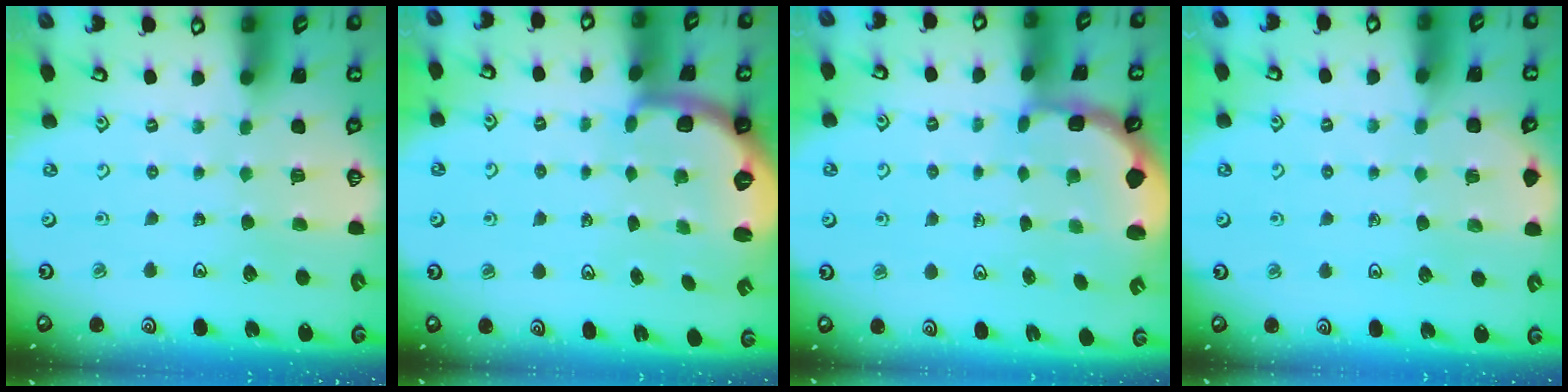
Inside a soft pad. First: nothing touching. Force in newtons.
{"total": 1.9, "press": 1.8, "slide": 0.4}
{"total": 2.2, "press": 1.9, "slide": 1.1}
{"total": 3.4, "press": 3.4, "slide": 0.4}